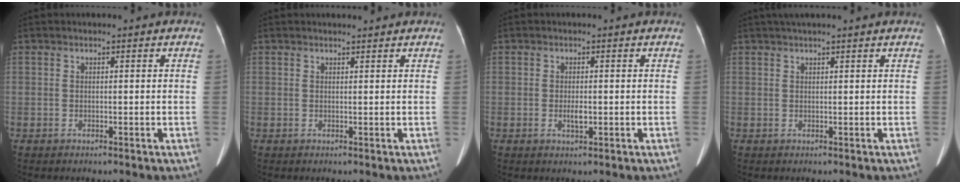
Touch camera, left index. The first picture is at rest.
{"total": 1.5, "force": [1.5, 0.1, 0.3], "torque": [-0.008, 0.006, 0.021]}
{"total": 1.6, "force": [-0.4, 0.6, 1.5], "torque": [-0.031, -0.003, -0.007]}
{"total": 4.7, "force": [4.0, -0.4, 2.6], "torque": [-0.033, 0.036, 0.059]}